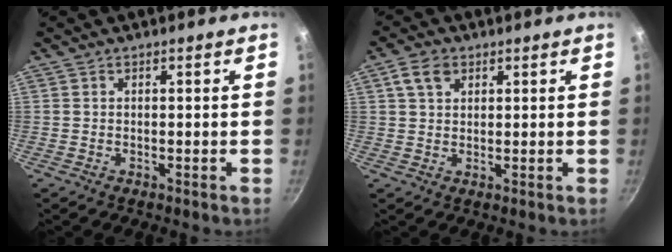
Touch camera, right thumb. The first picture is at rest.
{"total": 4.7, "force": [2.1, 3.2, 2.7], "torque": [-0.042, 0.001, 0.037]}